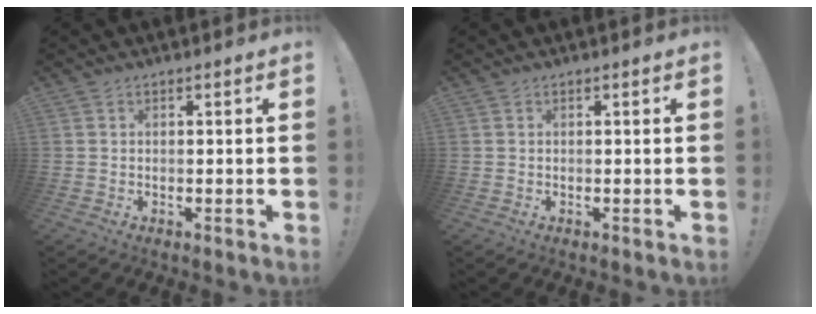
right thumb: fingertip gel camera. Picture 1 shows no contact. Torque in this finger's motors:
{"motor_torque": [0.00, 0.00, 0.00, 0.00, 0.03]}